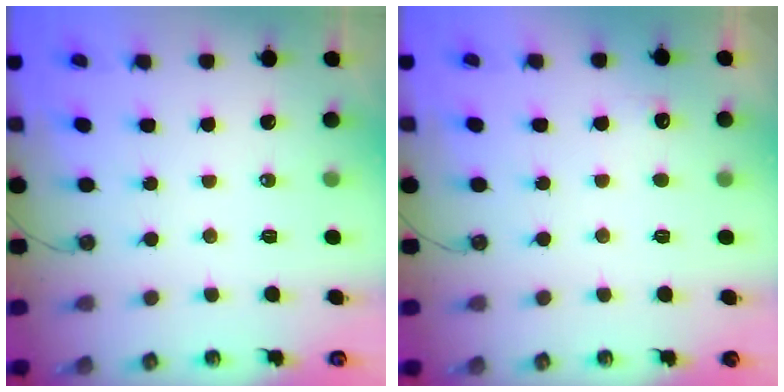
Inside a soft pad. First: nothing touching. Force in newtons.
{"total": 3.8, "press": 3.6, "slide": 1.1}